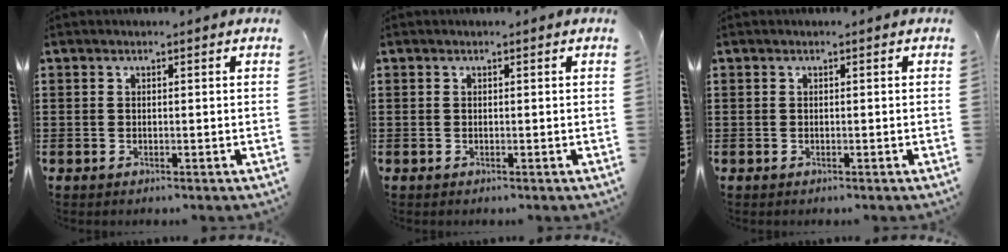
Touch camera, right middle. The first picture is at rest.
{"total": 0.0}
{"total": 0.0}